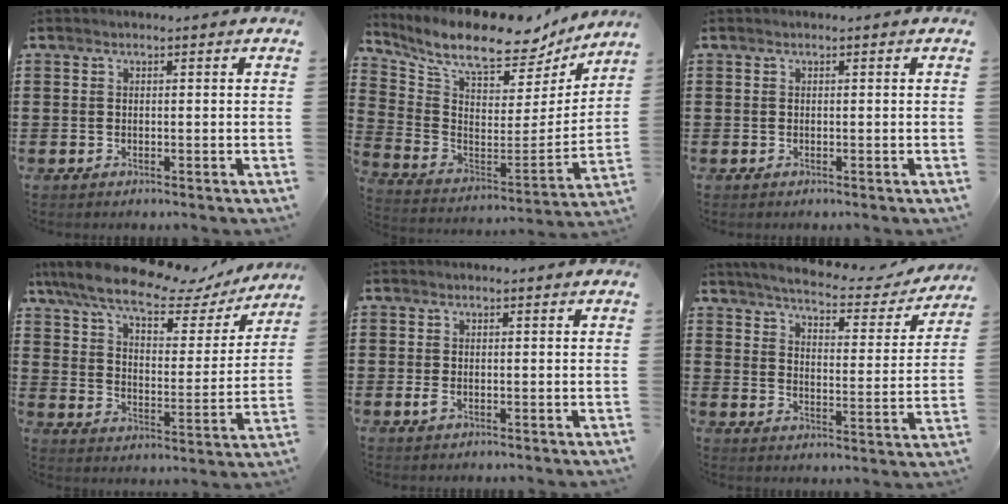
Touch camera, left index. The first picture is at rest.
{"total": 10.1, "force": [8.7, 2.5, 4.5], "torque": [-0.113, -0.071, 0.147]}
{"total": 0.0}
{"total": 11.5, "force": [9.2, 2.6, 6.5], "torque": [-0.144, -0.043, 0.154]}
{"total": 1.1, "force": [-0.3, 0.5, 0.9], "torque": [-0.026, -0.004, -0.007]}
{"total": 4.3, "force": [4.0, 0.1, 1.8], "torque": [-0.056, -0.028, 0.060]}